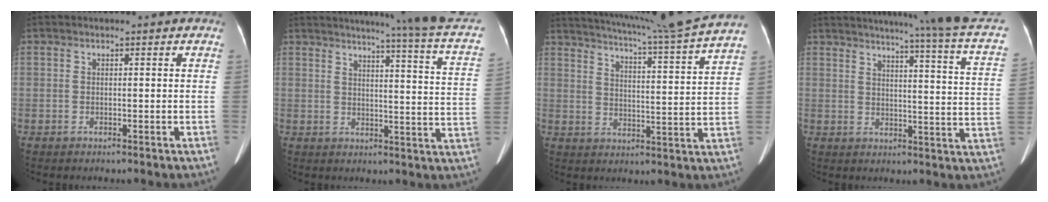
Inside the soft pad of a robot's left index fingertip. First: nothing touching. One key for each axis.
{"total": 18.4, "fx": 15.7, "fy": -1.7, "fz": 9.4, "tx": -0.133, "ty": -0.073, "tz": 0.165}
{"total": 19.7, "fx": 17.8, "fy": -2.5, "fz": 8.2, "tx": -0.147, "ty": -0.050, "tz": 0.229}
{"total": 21.0, "fx": 17.8, "fy": -1.9, "fz": 10.9, "tx": -0.160, "ty": -0.069, "tz": 0.198}